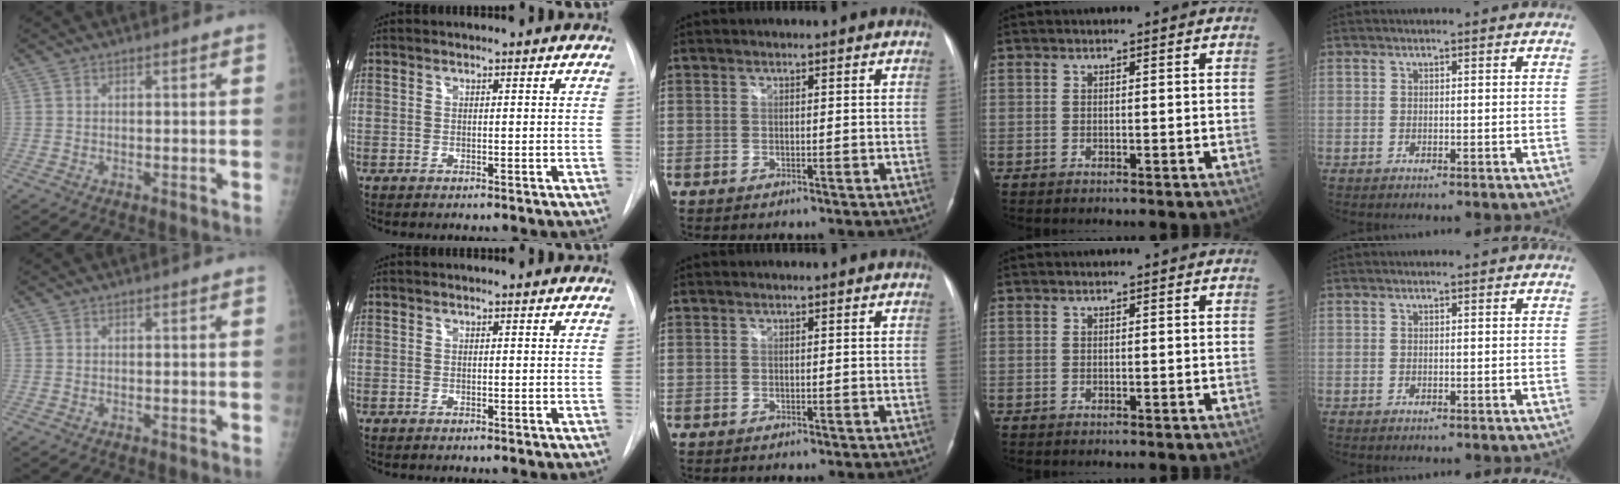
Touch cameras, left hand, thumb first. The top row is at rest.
{}